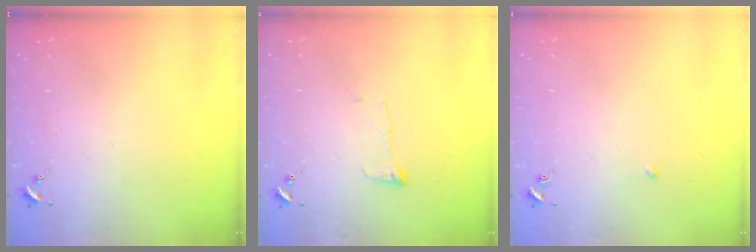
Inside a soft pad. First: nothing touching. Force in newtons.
{"total": 4.8, "press": 4.7, "slide": 0.7}
{"total": 2.6, "press": 2.5, "slide": 0.6}